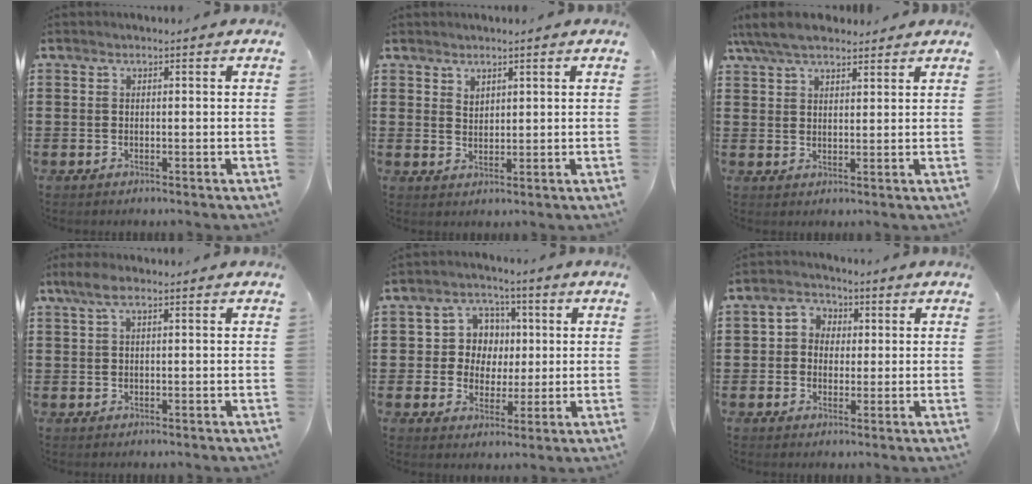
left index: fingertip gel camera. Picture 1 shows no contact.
{"total": 1.9, "force": [1.6, 0.9, 0.3], "torque": [-0.009, 0.002, 0.031]}
{"total": 6.6, "force": [5.5, 1.9, 3.1], "torque": [-0.075, -0.004, 0.103]}
{"total": 3.0, "force": [1.2, 1.0, 2.6], "torque": [-0.059, 0.004, 0.017]}
{"total": 6.4, "force": [0.9, 6.1, 1.8], "torque": [-0.057, 0.015, 0.014]}
{"total": 3.4, "force": [0.1, 3.3, 0.5], "torque": [-0.028, 0.013, -0.006]}